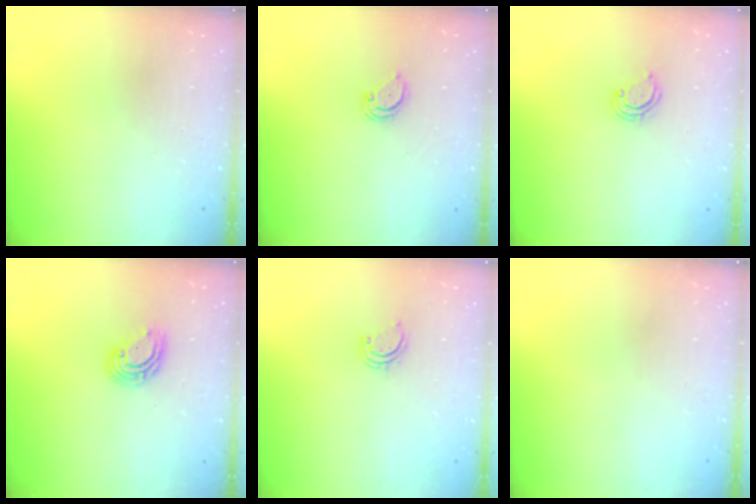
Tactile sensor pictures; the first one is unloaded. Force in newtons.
{"total": 2.4, "press": 2.4, "slide": 0.2}
{"total": 4.6, "press": 4.6, "slide": 0.4}
{"total": 8.0, "press": 7.8, "slide": 1.5}
{"total": 2.9, "press": 2.9, "slide": 0.3}
{"total": 0.0}